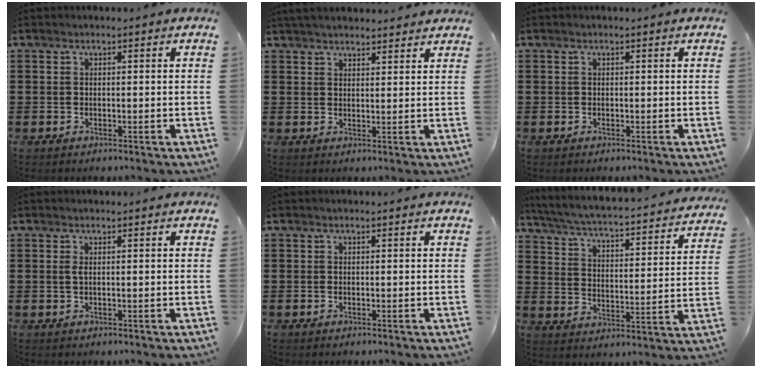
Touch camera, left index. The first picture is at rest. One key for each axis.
{"total": 2.9, "fx": 2.9, "fy": 0.1, "fz": 0.3, "tx": -0.013, "ty": -0.002, "tz": 0.056}
{"total": 0.0}
{"total": 1.0, "fx": 0.1, "fy": 0.1, "fz": 1.0, "tx": -0.027, "ty": -0.003, "tz": 0.000}
{"total": 0.0}
{"total": 3.6, "fx": 3.3, "fy": -0.5, "fz": 1.5, "tx": -0.049, "ty": -0.036, "tz": 0.044}